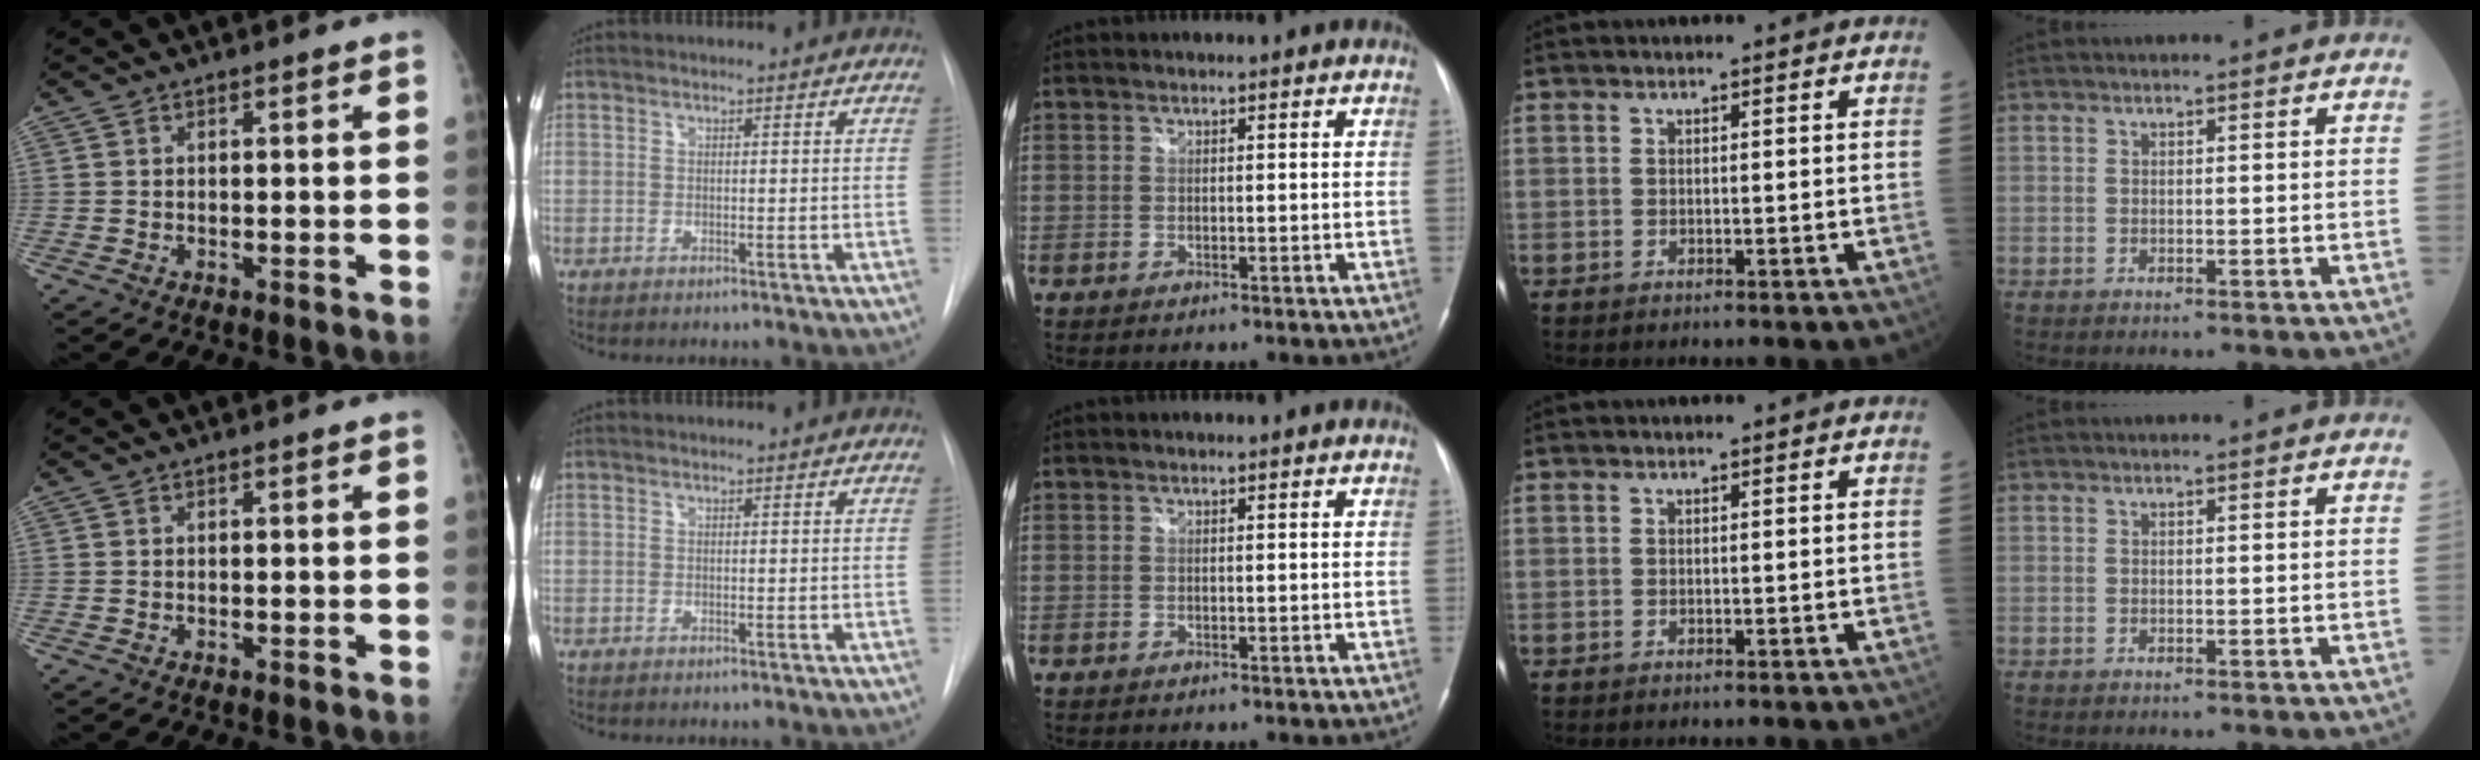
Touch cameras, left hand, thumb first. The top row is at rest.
{}